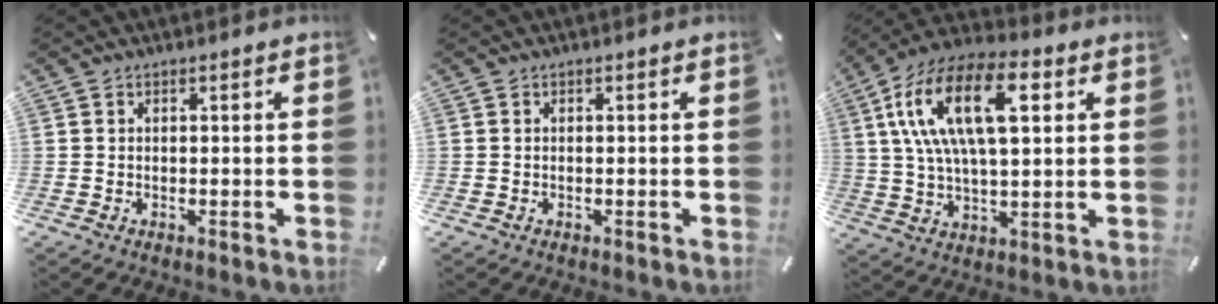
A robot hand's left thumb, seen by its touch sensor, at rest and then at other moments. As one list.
[{"total": 0.0}, {"total": 19.1, "force": [6.6, 9.1, 15.4], "torque": [-0.322, 0.001, 0.105]}]